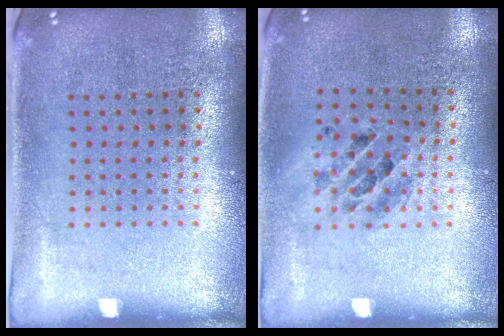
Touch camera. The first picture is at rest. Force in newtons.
{"total": 1.2, "press": 1.1, "slide": 0.4}